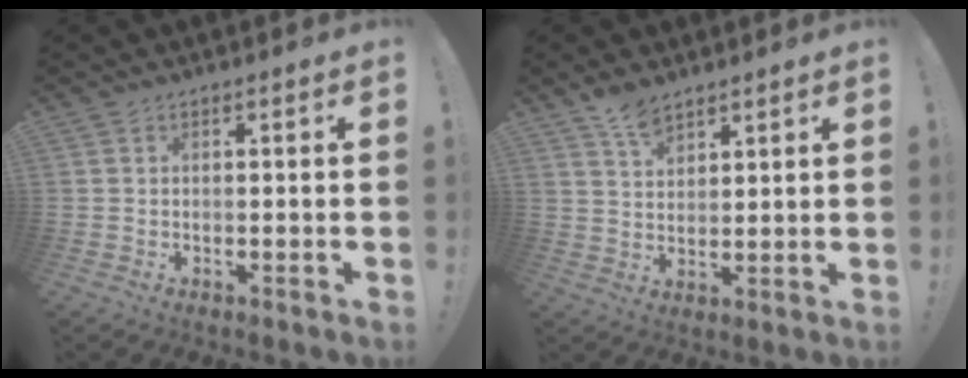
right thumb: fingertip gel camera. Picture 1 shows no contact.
{"total": 6.0, "force": [4.9, 2.6, 2.3], "torque": [-0.040, -0.028, 0.090]}